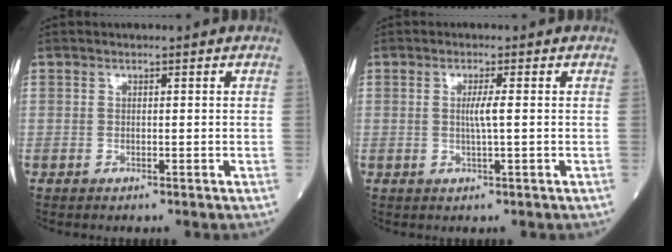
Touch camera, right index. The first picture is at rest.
{"total": 2.2, "force": [0.1, -0.3, 2.1], "torque": [-0.040, -0.001, 0.000]}